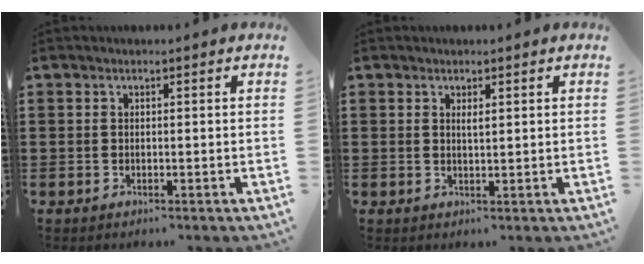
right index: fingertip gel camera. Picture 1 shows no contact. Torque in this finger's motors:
{"motor_torque": [0.45, 0.21, 0.00, 0.03]}